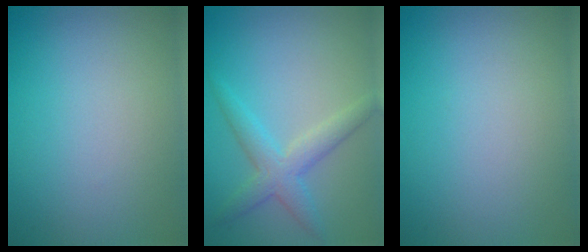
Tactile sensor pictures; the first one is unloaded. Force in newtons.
{"total": 3.4, "press": 3.4, "slide": 0.1}
{"total": 0.0}